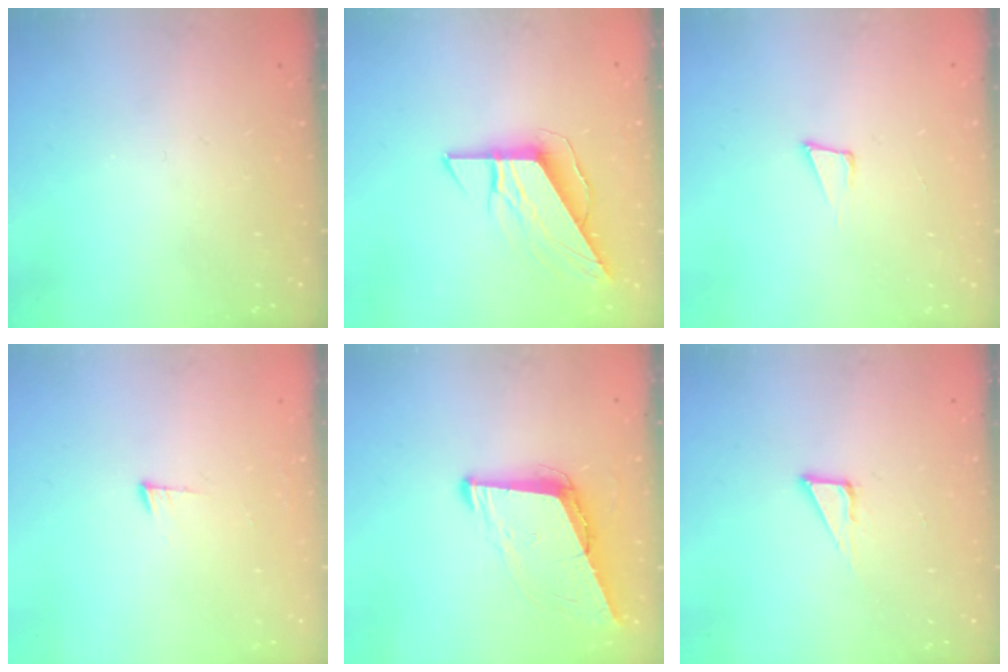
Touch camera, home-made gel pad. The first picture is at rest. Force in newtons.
{"total": 11.1, "press": 11.0, "slide": 1.2}
{"total": 4.0, "press": 2.5, "slide": 3.1}
{"total": 3.5, "press": 3.5, "slide": 0.5}
{"total": 9.0, "press": 8.1, "slide": 3.8}
{"total": 6.4, "press": 6.4, "slide": 0.4}